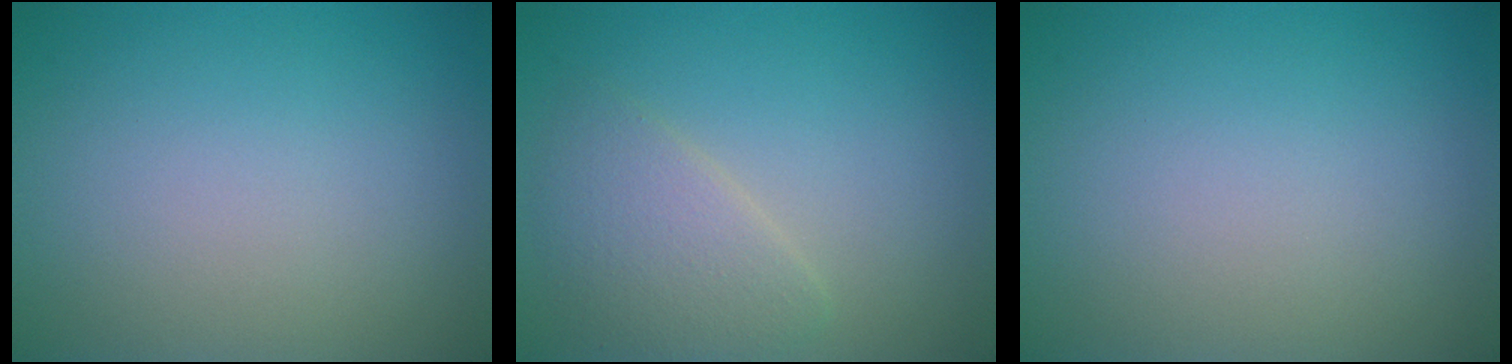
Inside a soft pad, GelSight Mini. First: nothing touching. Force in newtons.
{"total": 3.1, "press": 3.1, "slide": 0.0}
{"total": 0.0}